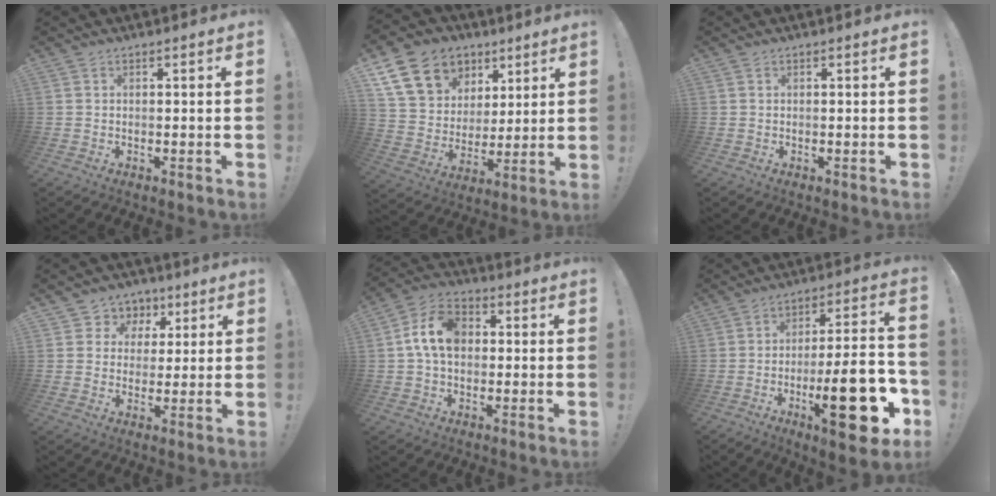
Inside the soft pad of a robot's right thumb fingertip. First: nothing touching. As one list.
[{"total": 17.4, "force": [8.7, 13.3, 7.0], "torque": [-0.114, -0.039, 0.188]}, {"total": 0.0}, {"total": 6.5, "force": [1.6, 6.2, 1.2], "torque": [-0.012, -0.011, 0.032]}, {"total": 11.2, "force": [1.2, 7.9, 7.9], "torque": [-0.149, 0.017, 0.027]}, {"total": 22.9, "force": [-8.2, 6.7, 20.4], "torque": [-0.290, 0.039, -0.119]}]